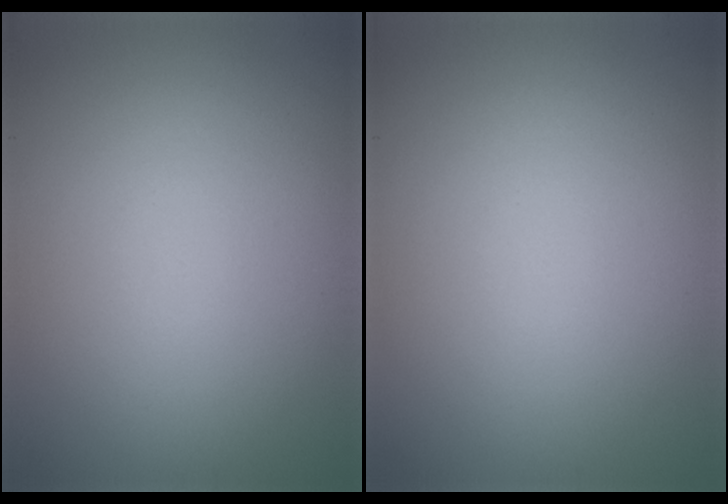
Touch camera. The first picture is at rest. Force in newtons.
{"total": 0.0}